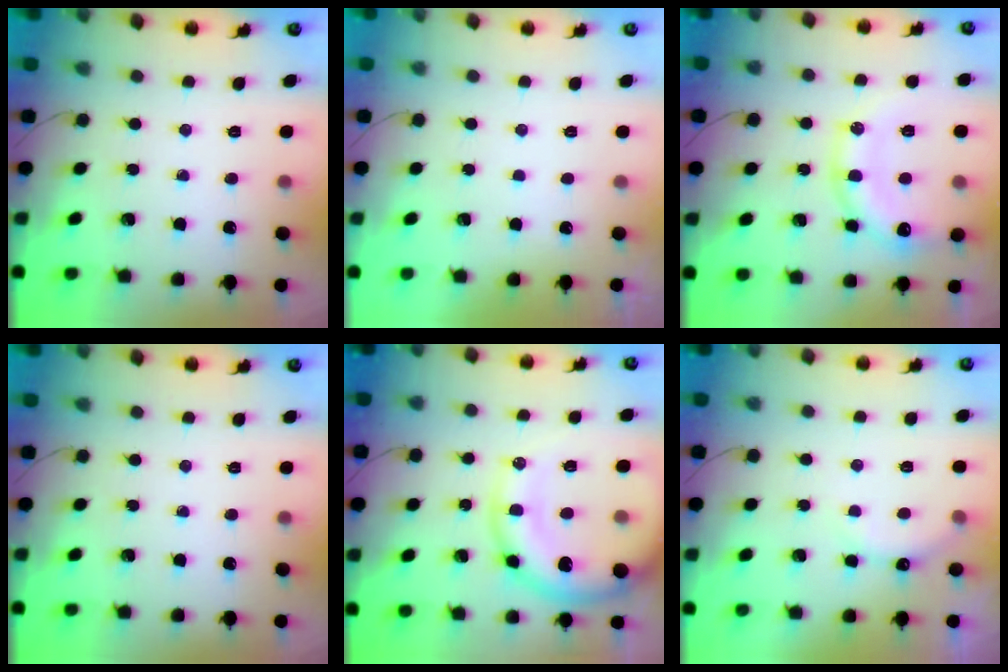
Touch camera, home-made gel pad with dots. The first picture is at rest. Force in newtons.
{"total": 2.9, "press": 2.9, "slide": 0.1}
{"total": 16.1, "press": 16.0, "slide": 2.4}
{"total": 0.0}
{"total": 15.8, "press": 15.4, "slide": 3.6}
{"total": 6.5, "press": 6.4, "slide": 1.3}